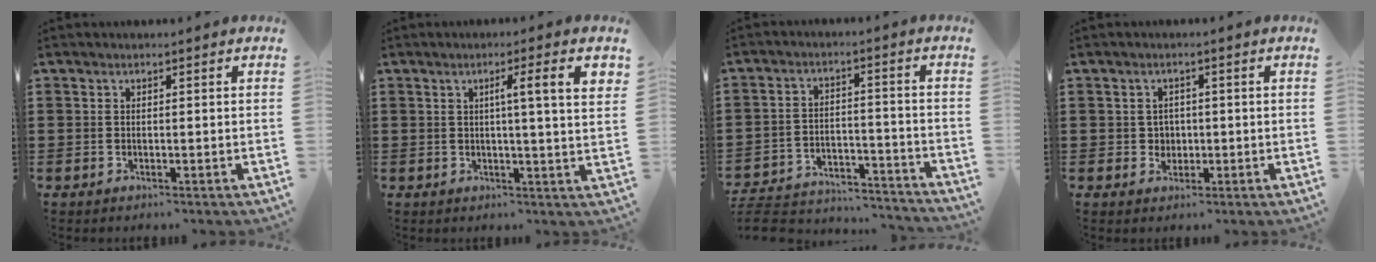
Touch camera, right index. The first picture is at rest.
{"total": 5.8, "force": [1.6, 0.0, 5.6], "torque": [-0.099, -0.005, 0.019]}
{"total": 6.7, "force": [-6.5, 1.1, 1.5], "torque": [-0.038, 0.009, -0.131]}
{"total": 2.0, "force": [0.0, 1.9, 0.6], "torque": [-0.019, 0.006, -0.002]}